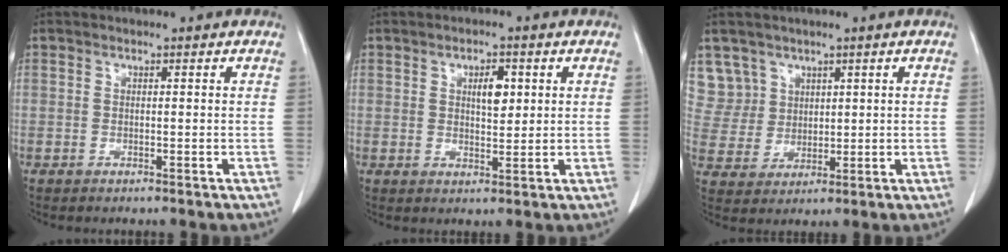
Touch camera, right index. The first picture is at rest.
{"total": 3.8, "force": [1.2, 1.6, 3.2], "torque": [-0.052, 0.001, 0.021]}
{"total": 6.7, "force": [3.9, 5.4, -0.3], "torque": [0.011, 0.010, 0.089]}